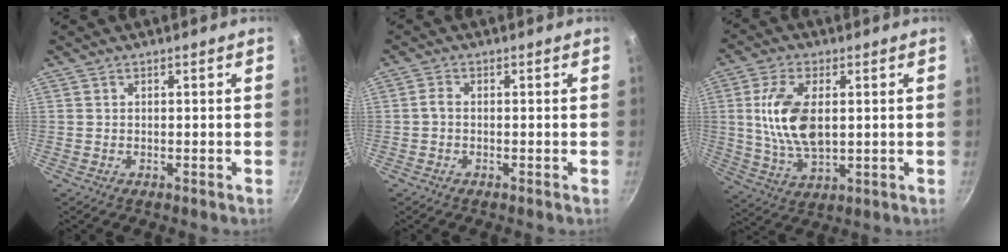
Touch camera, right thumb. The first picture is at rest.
{"total": 1.5, "force": [-0.3, 0.8, 1.1], "torque": [-0.021, 0.001, -0.011]}
{"total": 12.8, "force": [1.6, 6.6, 10.8], "torque": [-0.212, -0.008, 0.036]}